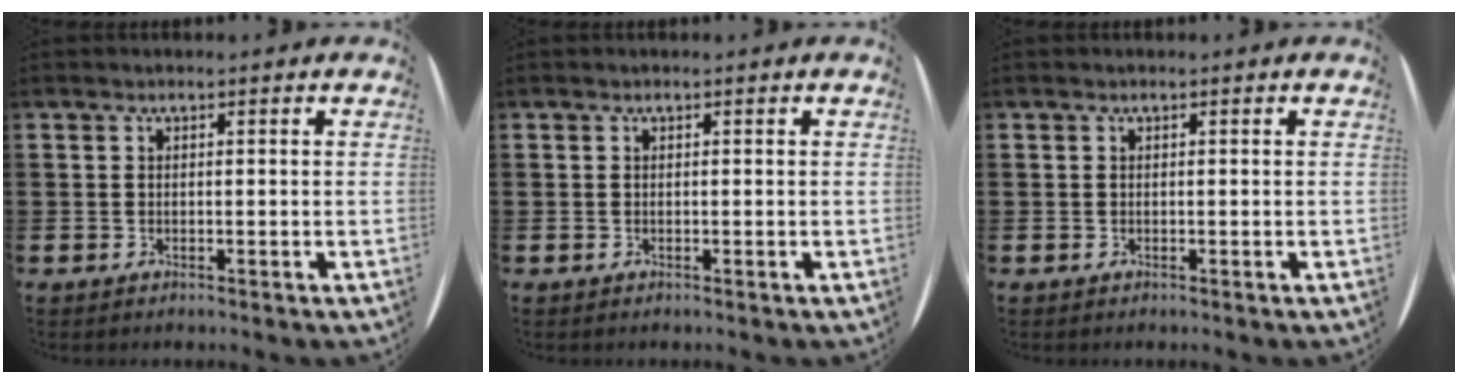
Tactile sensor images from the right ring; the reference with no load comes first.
{"total": 0.0}
{"total": 0.0}